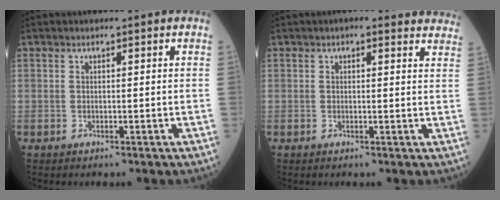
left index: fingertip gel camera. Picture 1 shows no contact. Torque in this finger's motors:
{"motor_torque": [0.13, -0.14, 0.07, 0.00]}